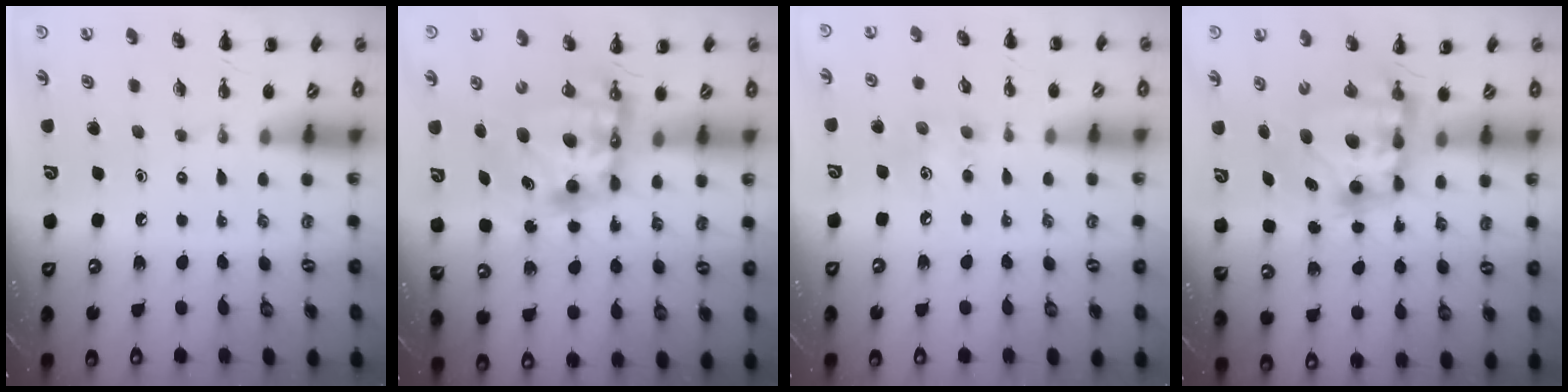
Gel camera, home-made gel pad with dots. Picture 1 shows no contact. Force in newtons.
{"total": 9.2, "press": 9.0, "slide": 2.2}
{"total": 5.8, "press": 5.6, "slide": 1.3}
{"total": 10.0, "press": 9.8, "slide": 2.4}